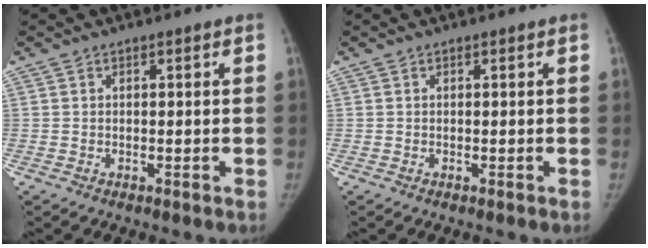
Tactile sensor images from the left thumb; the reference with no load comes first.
{"total": 0.0}